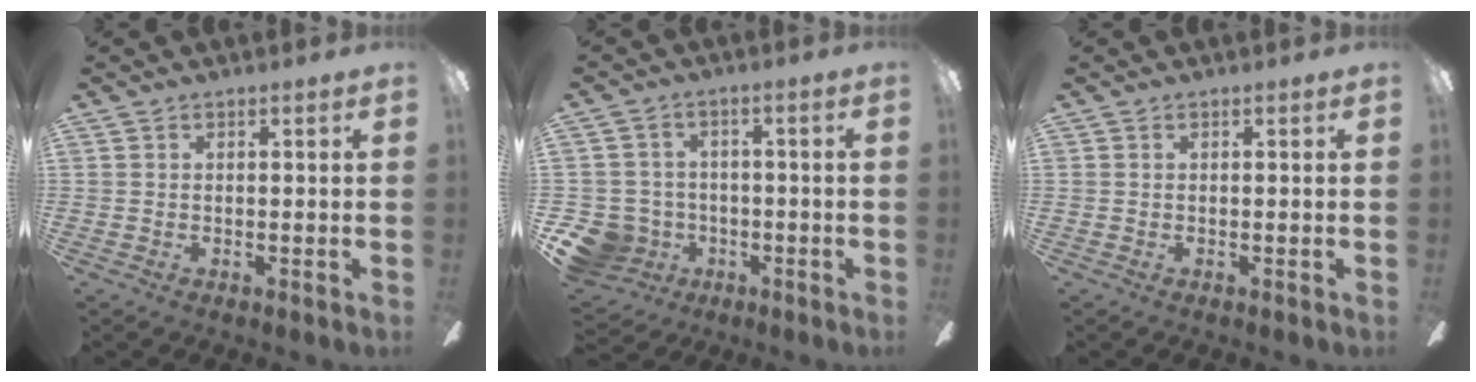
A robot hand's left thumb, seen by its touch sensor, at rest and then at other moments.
{"total": 8.6, "force": [-3.6, 7.5, 2.2], "torque": [-0.078, 0.028, -0.061]}
{"total": 0.0}